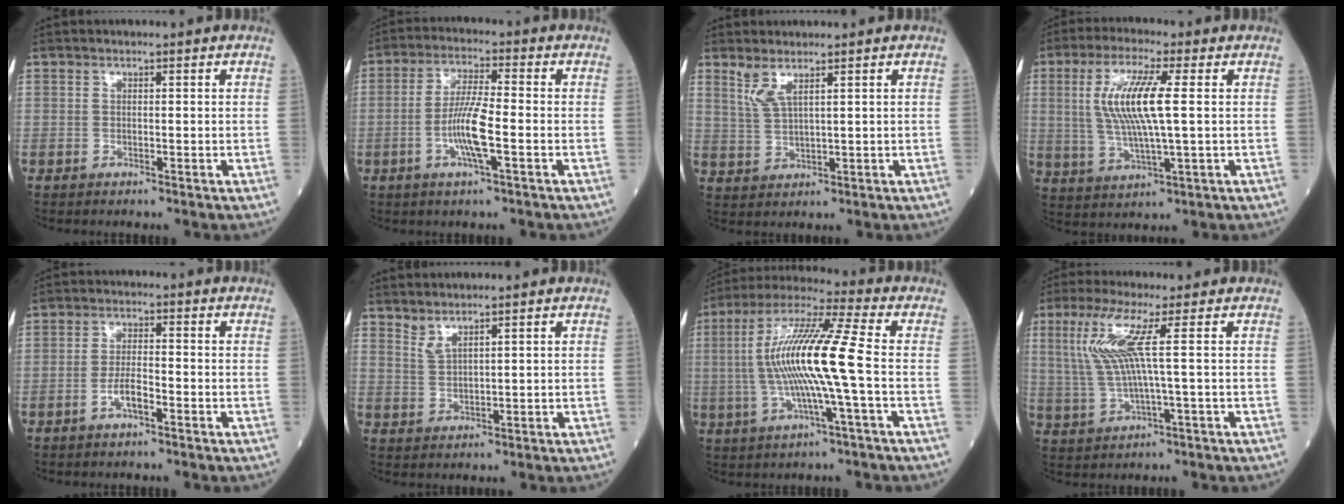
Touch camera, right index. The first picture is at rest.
{"total": 7.5, "force": [-2.2, 0.5, 7.2], "torque": [-0.143, -0.003, -0.047]}
{"total": 3.4, "force": [2.2, 0.4, 2.5], "torque": [-0.063, 0.000, 0.053]}
{"total": 10.4, "force": [1.7, 1.1, 10.2], "torque": [-0.215, 0.002, 0.033]}
{"total": 3.3, "force": [-1.7, 0.7, 2.7], "torque": [-0.052, 0.003, -0.035]}
{"total": 2.2, "force": [2.0, 0.1, 1.0], "torque": [-0.024, -0.008, 0.046]}
{"total": 14.9, "force": [-0.9, -0.2, 14.8], "torque": [-0.294, 0.010, -0.026]}
{"total": 7.8, "force": [1.9, -0.6, 7.6], "torque": [-0.173, 0.006, 0.042]}